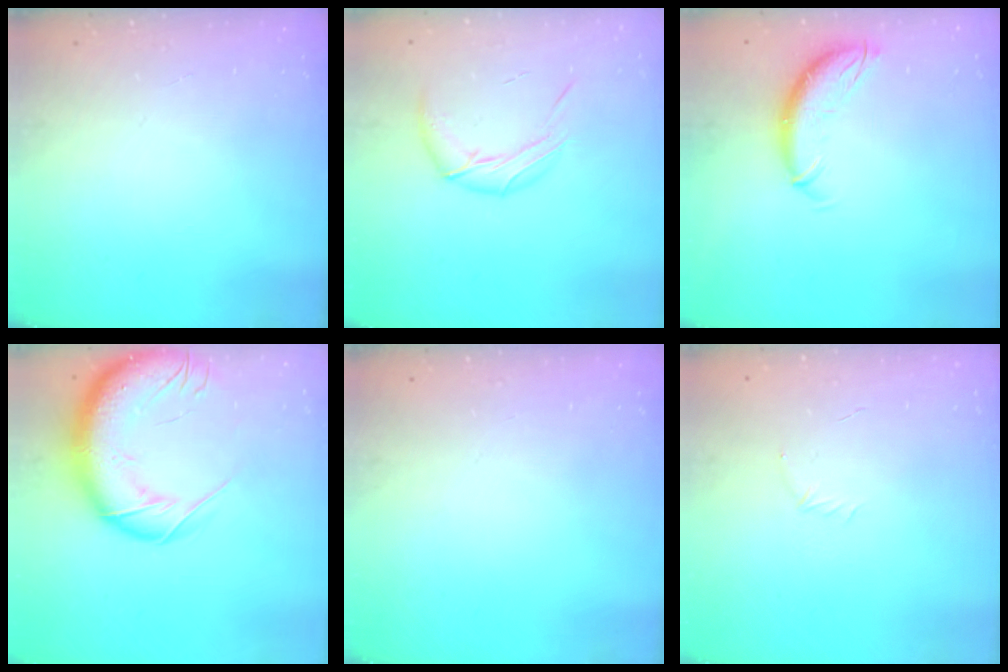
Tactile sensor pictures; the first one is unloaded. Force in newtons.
{"total": 10.8, "press": 10.5, "slide": 2.3}
{"total": 11.0, "press": 10.9, "slide": 1.6}
{"total": 20.9, "press": 20.3, "slide": 4.9}
{"total": 0.0}
{"total": 3.7, "press": 3.7, "slide": 0.7}